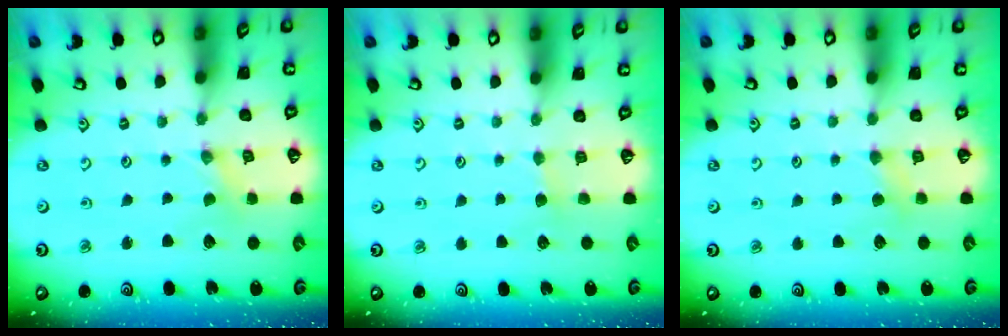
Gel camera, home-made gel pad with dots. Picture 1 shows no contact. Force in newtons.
{"total": 2.4, "press": 2.4, "slide": 0.4}
{"total": 4.1, "press": 4.1, "slide": 0.6}